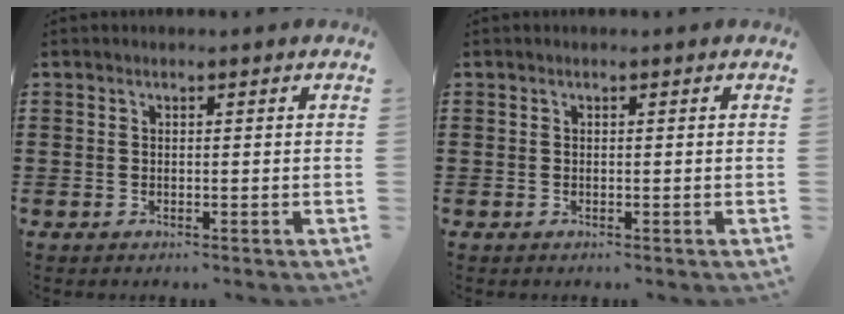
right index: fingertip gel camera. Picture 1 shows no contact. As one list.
[{"total": 0.0}]